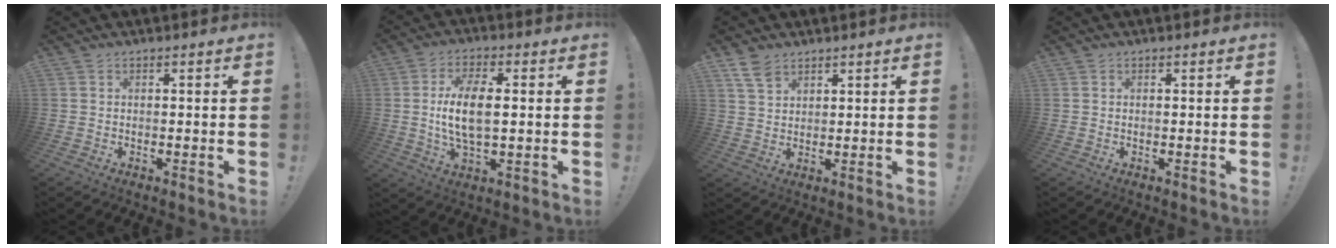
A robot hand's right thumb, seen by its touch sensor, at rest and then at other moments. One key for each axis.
{"total": 11.4, "fx": 0.7, "fy": 5.2, "fz": 10.1, "tx": -0.186, "ty": -0.005, "tz": 0.010}
{"total": 5.3, "fx": 3.8, "fy": 2.9, "fz": 2.3, "tx": -0.041, "ty": -0.017, "tz": 0.072}
{"total": 0.0}